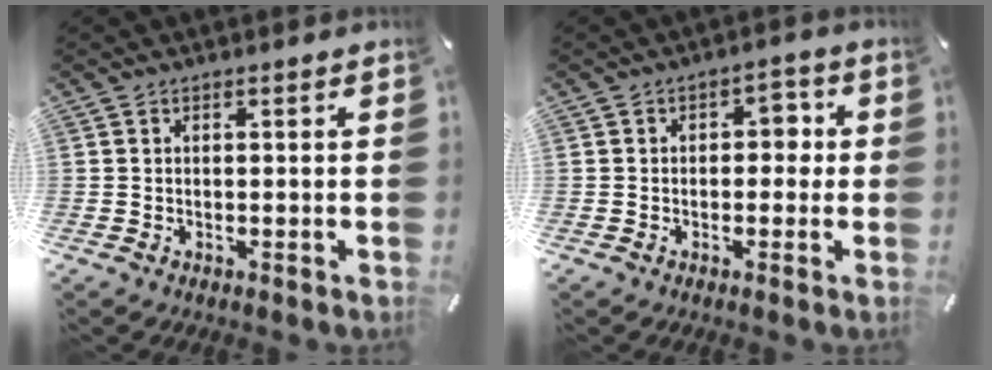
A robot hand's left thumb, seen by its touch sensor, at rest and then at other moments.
{"total": 3.9, "force": [-0.3, 2.9, 2.7], "torque": [-0.023, 0.002, -0.018]}